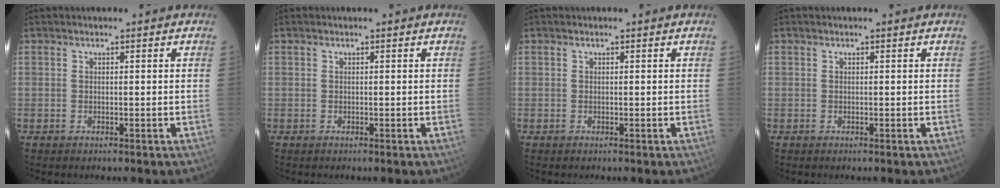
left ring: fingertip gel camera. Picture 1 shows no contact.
{"total": 0.0}
{"total": 0.0}
{"total": 0.0}